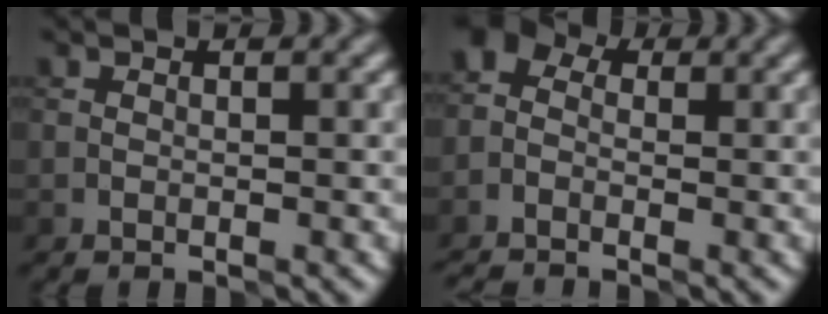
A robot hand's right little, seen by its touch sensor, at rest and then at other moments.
{"total": 2.8, "force": [-1.4, 2.1, 1.3], "torque": [-0.027, 0.003, -0.032]}